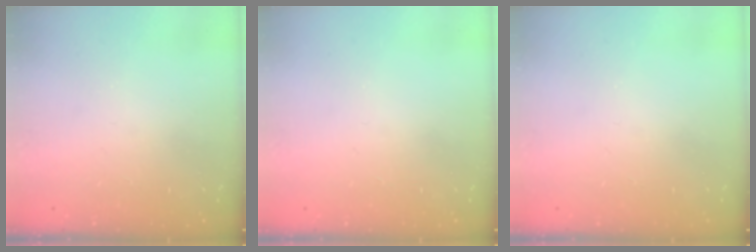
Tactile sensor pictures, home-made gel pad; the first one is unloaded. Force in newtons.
{"total": 0.0}
{"total": 0.0}